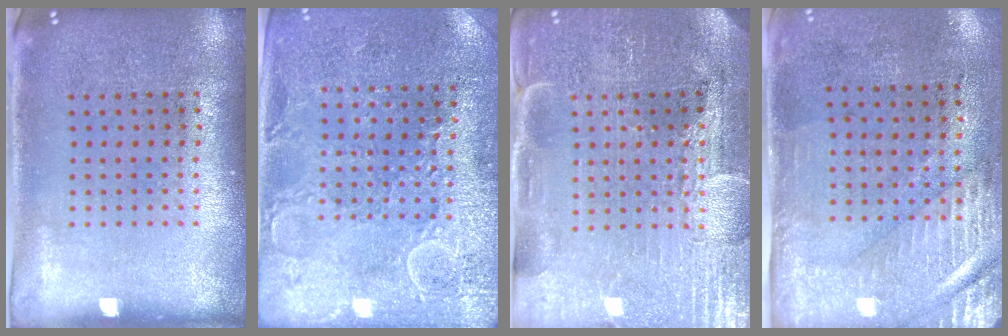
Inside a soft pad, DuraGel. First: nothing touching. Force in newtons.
{"total": 2.7, "press": 2.7, "slide": 0.6}
{"total": 4.0, "press": 3.8, "slide": 1.4}
{"total": 3.0, "press": 2.4, "slide": 1.6}